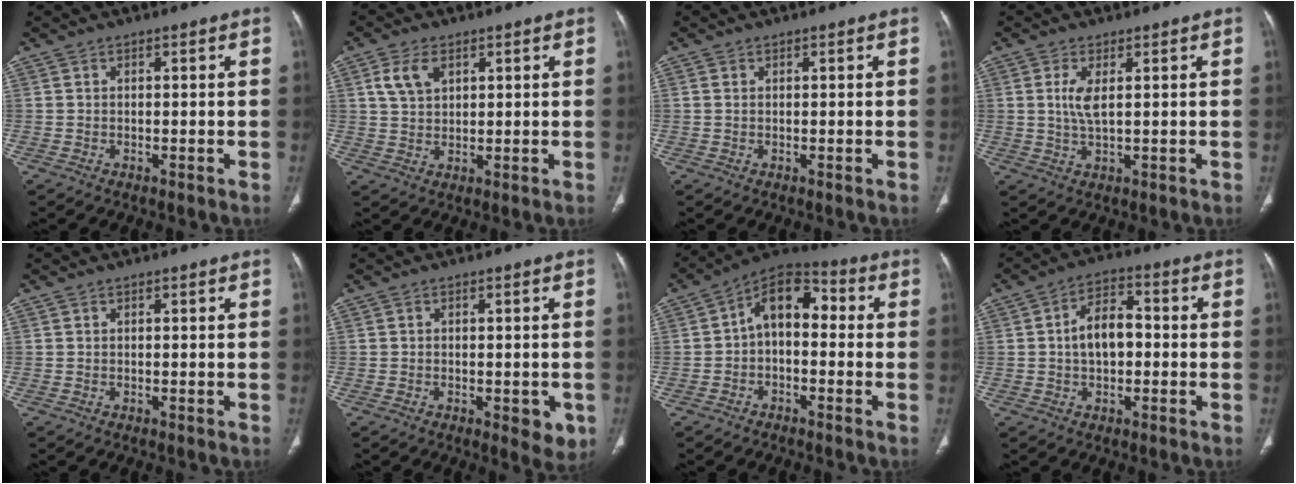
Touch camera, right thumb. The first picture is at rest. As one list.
[{"total": 5.5, "force": [2.4, 3.4, 3.5], "torque": [-0.061, -0.005, 0.050]}, {"total": 0.7, "force": [0.2, 0.5, 0.4], "torque": [-0.011, 0.002, 0.004]}, {"total": 3.9, "force": [0.9, 1.3, 3.6], "torque": [-0.086, -0.007, 0.022]}, {"total": 0.0}, {"total": 4.6, "force": [-1.5, 2.2, 3.7], "torque": [-0.025, -0.004, -0.015]}, {"total": 9.8, "force": [-0.1, 6.3, 7.6], "torque": [-0.090, 0.040, -0.021]}, {"total": 7.7, "force": [-0.2, 4.7, 6.0], "torque": [-0.089, 0.025, -0.012]}]